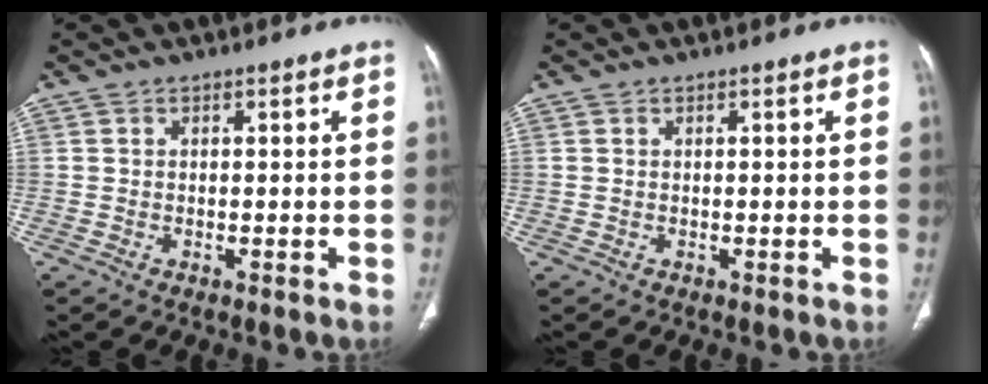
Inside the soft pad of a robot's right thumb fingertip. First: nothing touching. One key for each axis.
{"total": 0.0}